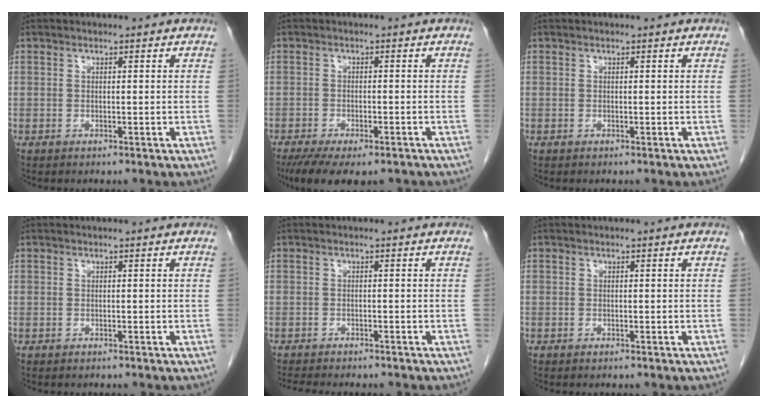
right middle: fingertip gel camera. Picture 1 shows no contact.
{"total": 10.6, "force": [-7.8, 3.6, 6.1], "torque": [-0.096, -0.013, -0.115]}
{"total": 0.0}
{"total": 0.0}
{"total": 7.0, "force": [-6.2, 1.6, 3.0], "torque": [-0.042, -0.004, -0.086]}
{"total": 0.0}